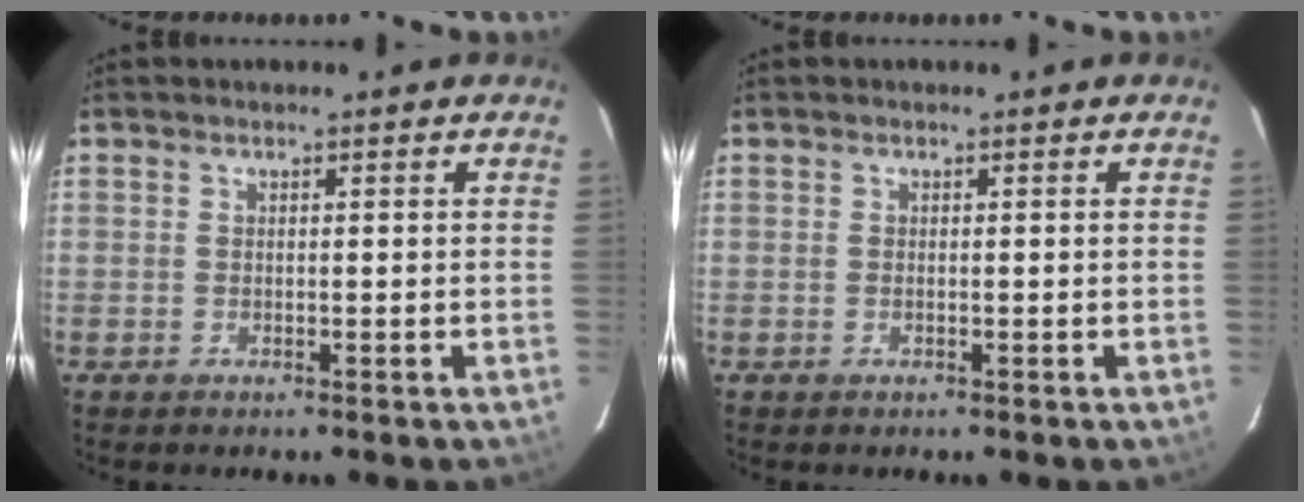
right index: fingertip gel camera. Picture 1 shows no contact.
{"total": 0.0}